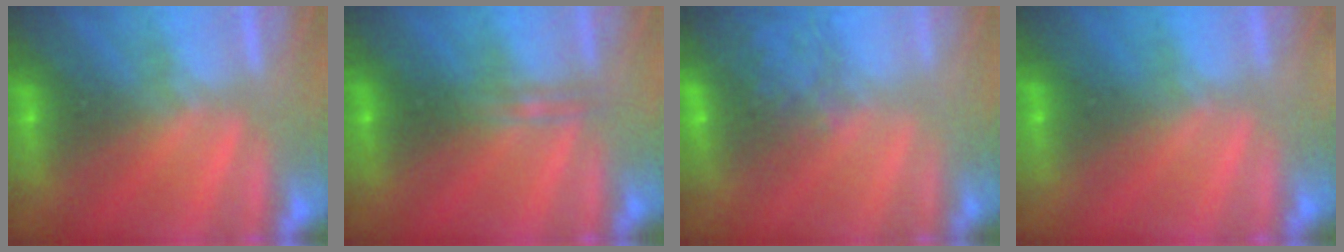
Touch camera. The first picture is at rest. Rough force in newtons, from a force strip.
{"total": 2.3}
{"total": 8.1}
{"total": 2.4}